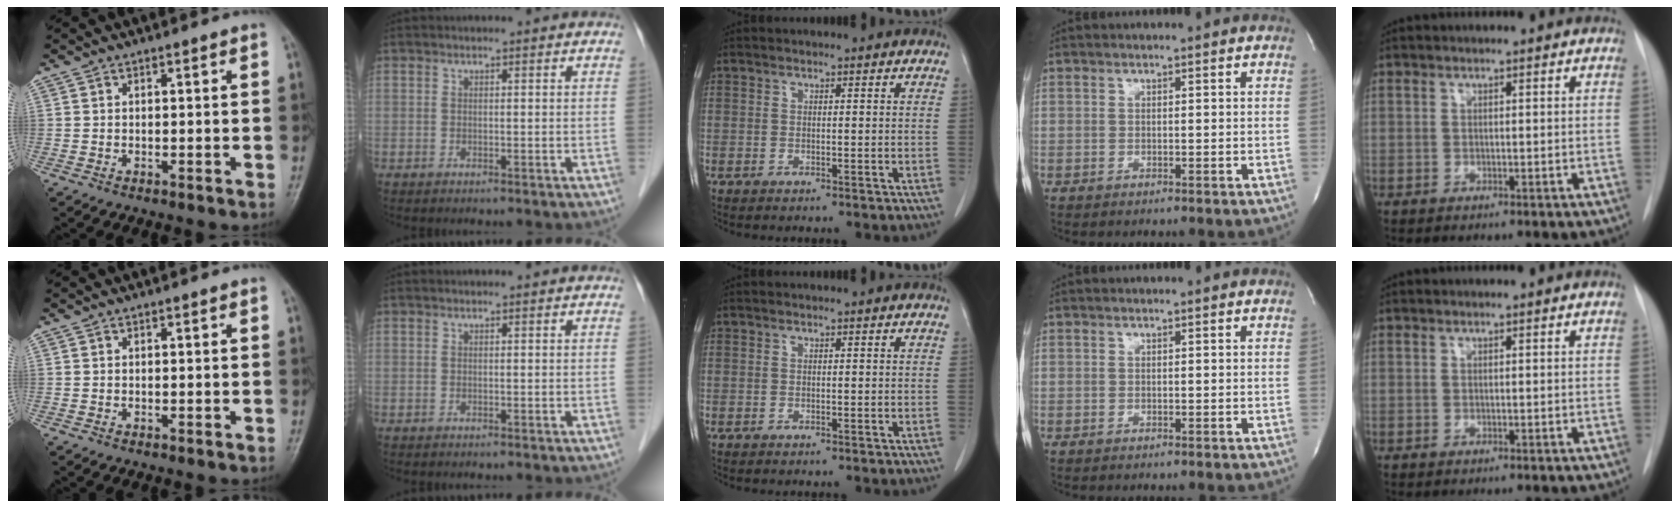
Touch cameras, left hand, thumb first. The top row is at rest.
{}